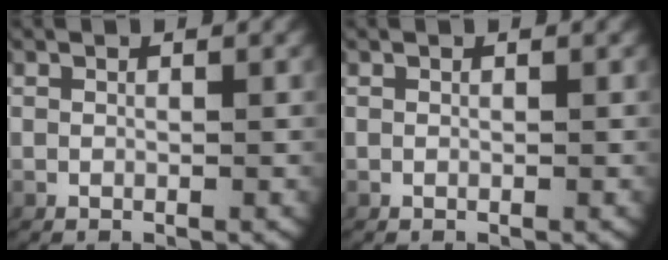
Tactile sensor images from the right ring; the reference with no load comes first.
{"total": 0.0}